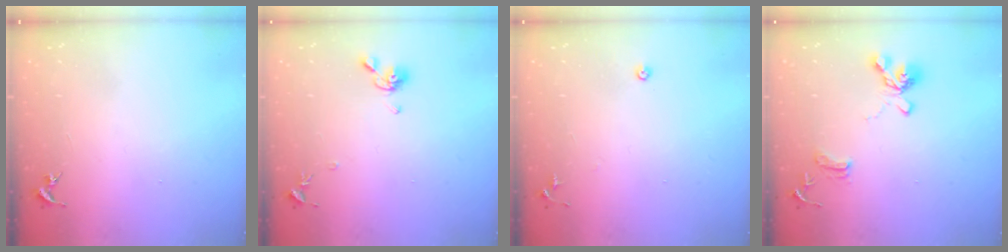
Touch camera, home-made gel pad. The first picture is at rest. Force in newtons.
{"total": 8.6, "press": 8.5, "slide": 1.1}
{"total": 5.5, "press": 5.5, "slide": 0.5}
{"total": 14.7, "press": 14.6, "slide": 1.5}